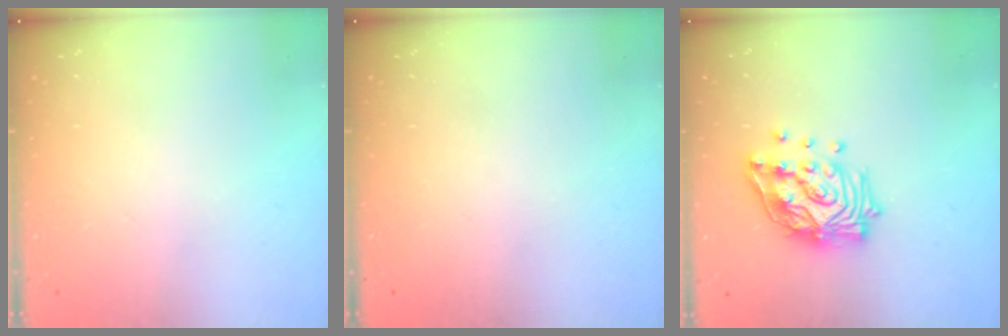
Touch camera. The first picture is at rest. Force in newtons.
{"total": 0.0}
{"total": 16.0, "press": 15.9, "slide": 2.3}